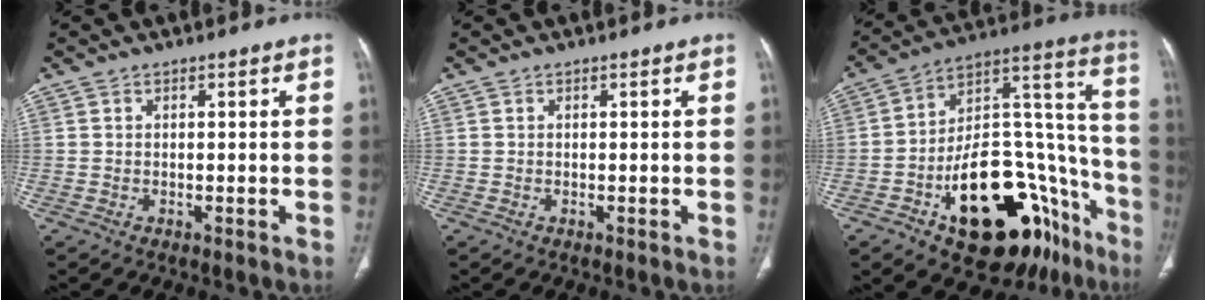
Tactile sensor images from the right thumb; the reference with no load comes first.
{"total": 0.0}
{"total": 32.3, "force": [-15.5, 16.3, 23.1], "torque": [-0.240, 0.112, -0.219]}